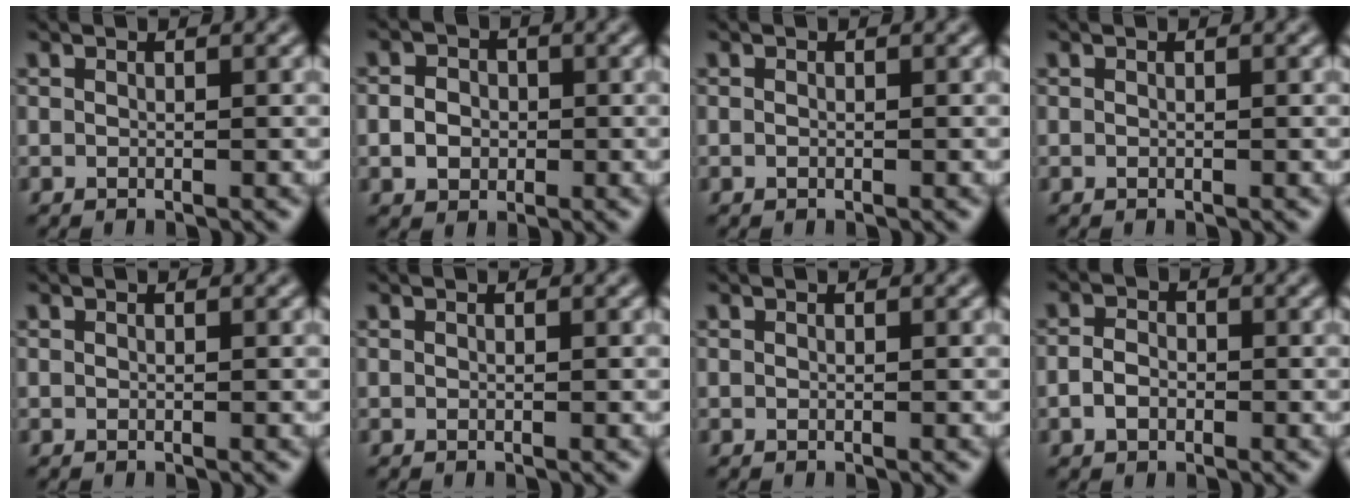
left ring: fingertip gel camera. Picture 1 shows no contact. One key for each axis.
{"total": 2.6, "fx": -0.4, "fy": 2.2, "fz": 1.3, "tx": -0.017, "ty": -0.001, "tz": -0.014}
{"total": 0.0}
{"total": 0.0}
{"total": 0.0}
{"total": 0.0}
{"total": 0.0}
{"total": 2.0, "fx": -0.7, "fy": 1.5, "fz": 1.2, "tx": -0.023, "ty": 0.001, "tz": -0.018}